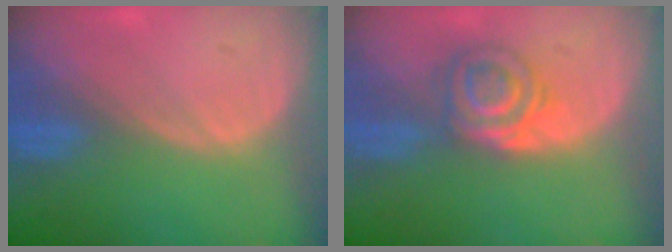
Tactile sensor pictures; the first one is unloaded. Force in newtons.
{"total": 6.0, "press": 5.6, "slide": 2.2}